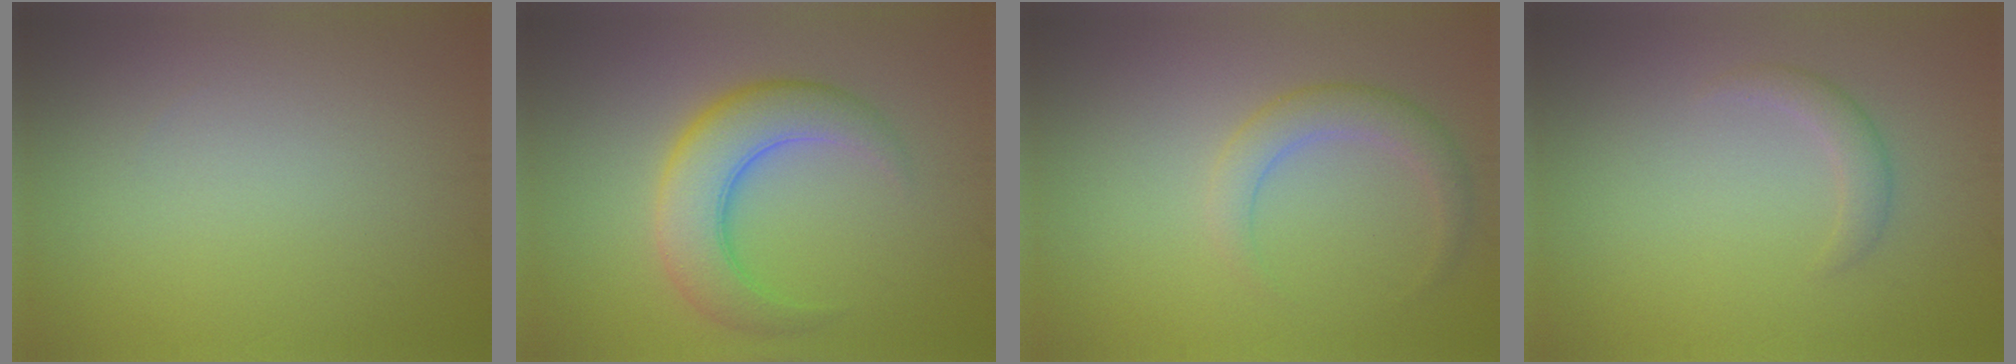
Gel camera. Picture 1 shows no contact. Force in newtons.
{"total": 6.1, "press": 6.1, "slide": 0.1}
{"total": 2.6, "press": 2.6, "slide": 0.2}
{"total": 1.6, "press": 1.6, "slide": 0.0}